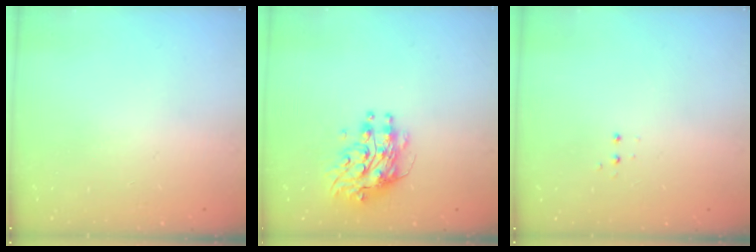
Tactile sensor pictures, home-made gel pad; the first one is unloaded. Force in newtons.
{"total": 9.0, "press": 9.0, "slide": 0.9}
{"total": 3.4, "press": 3.3, "slide": 0.7}